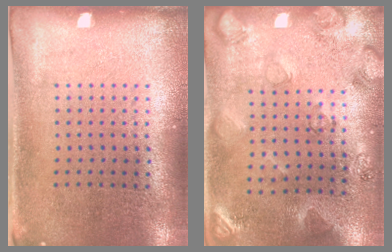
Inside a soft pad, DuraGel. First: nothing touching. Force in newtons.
{"total": 2.1, "press": 2.0, "slide": 0.7}